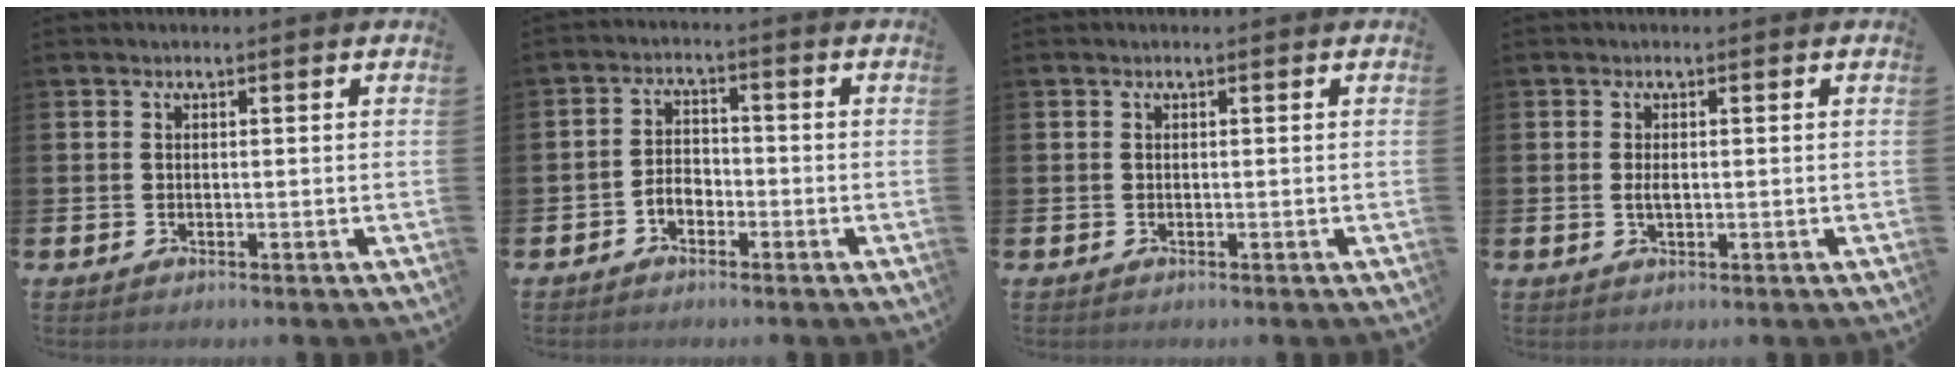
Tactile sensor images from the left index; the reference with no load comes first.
{"total": 2.7, "force": [-2.1, 1.5, 0.8], "torque": [-0.025, 0.012, -0.042]}
{"total": 0.0}
{"total": 1.2, "force": [-0.3, 0.5, 1.1], "torque": [-0.020, 0.002, -0.007]}